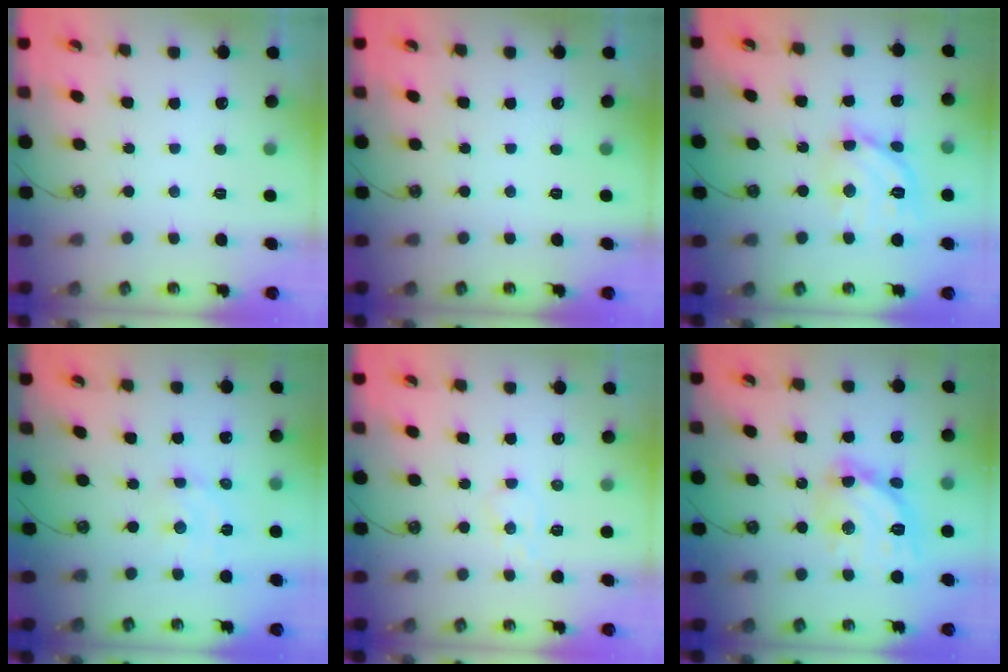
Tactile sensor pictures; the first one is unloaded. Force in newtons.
{"total": 0.0}
{"total": 13.2, "press": 13.2, "slide": 1.0}
{"total": 4.1, "press": 4.1, "slide": 0.2}
{"total": 4.4, "press": 4.3, "slide": 1.0}
{"total": 15.0, "press": 15.0, "slide": 1.5}